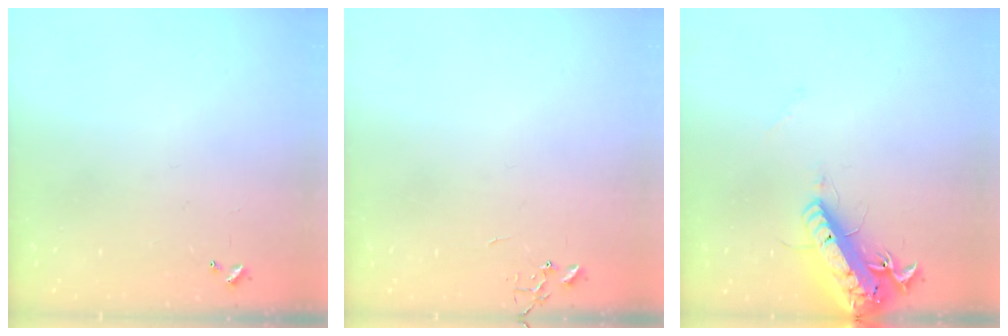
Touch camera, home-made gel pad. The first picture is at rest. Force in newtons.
{"total": 0.0}
{"total": 18.1, "press": 17.7, "slide": 3.6}